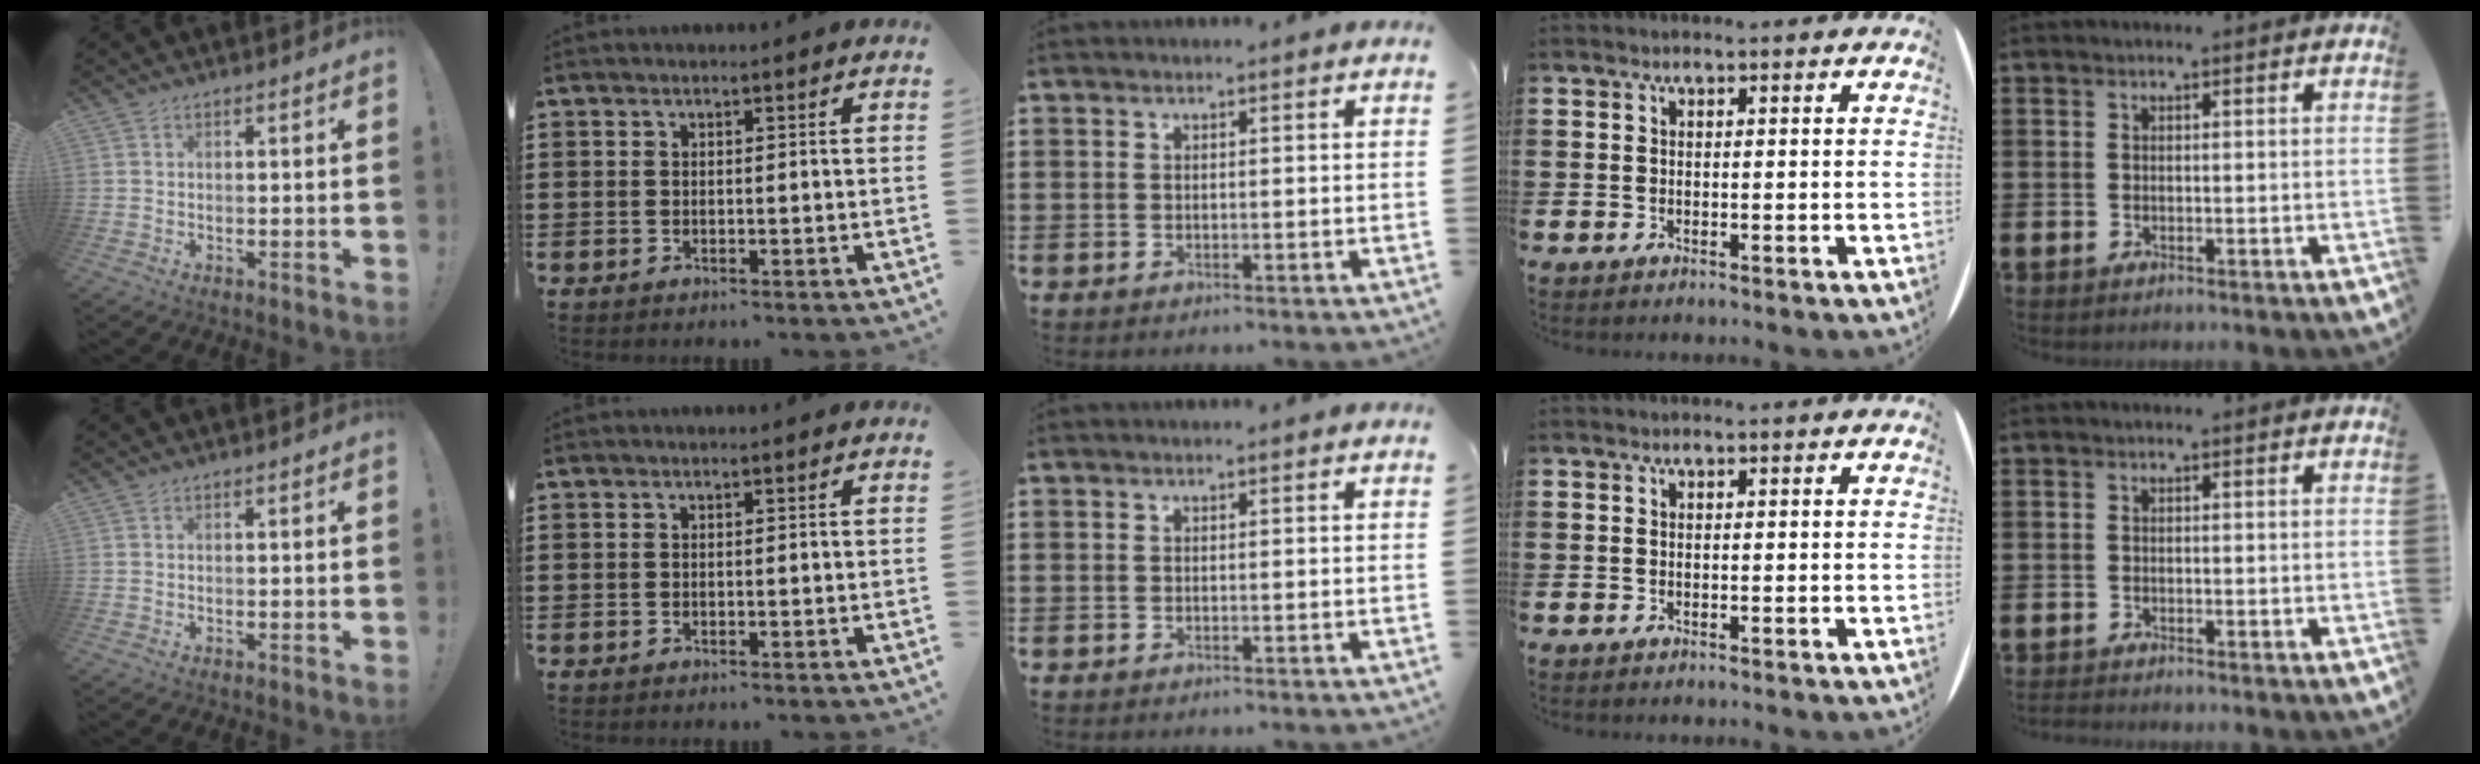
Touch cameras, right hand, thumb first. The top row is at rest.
{}